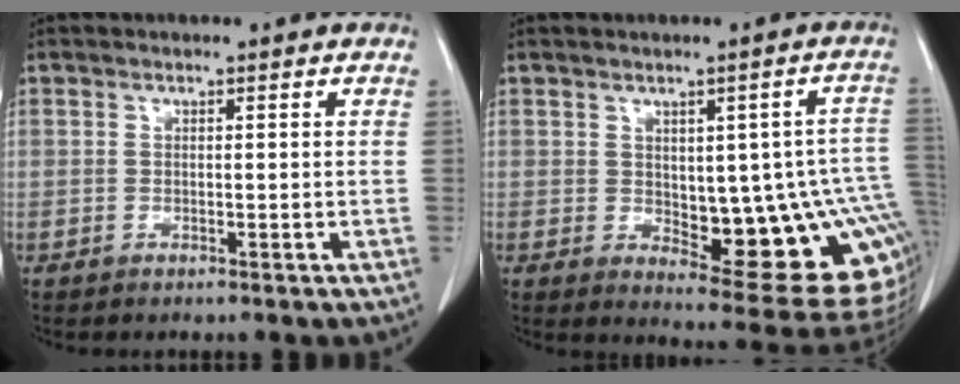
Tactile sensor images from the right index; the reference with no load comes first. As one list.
[{"total": 18.5, "force": [-1.9, 5.9, 17.5], "torque": [-0.138, 0.017, 0.000]}]